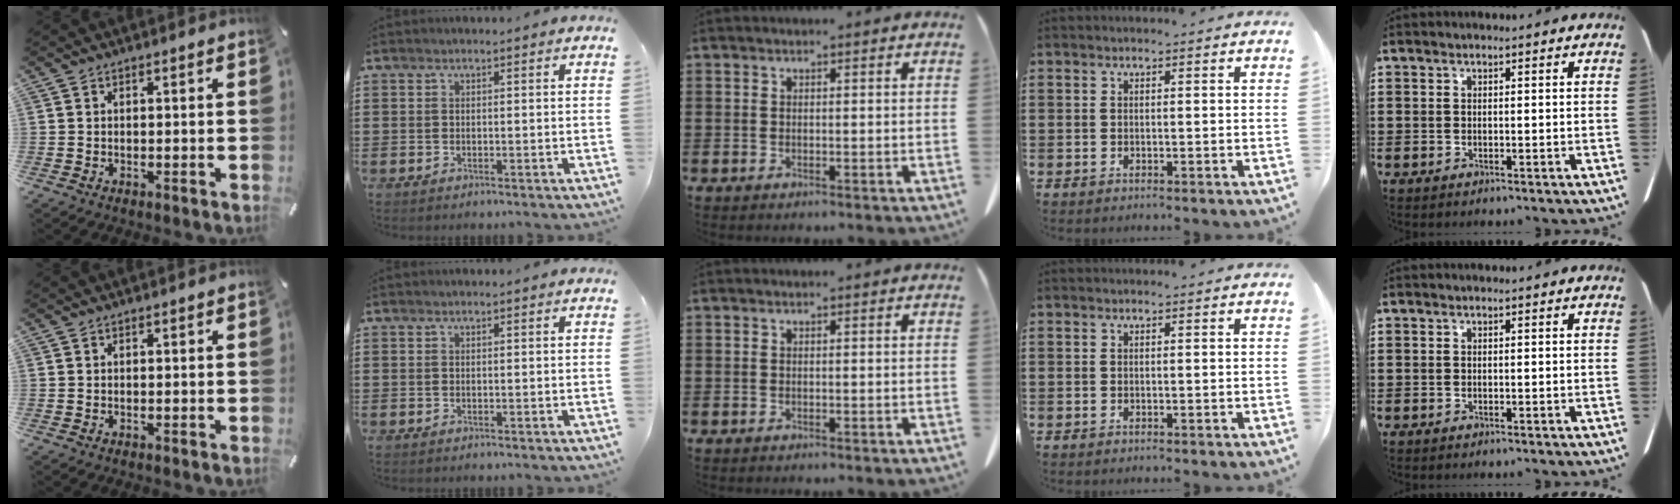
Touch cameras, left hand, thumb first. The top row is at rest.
{}